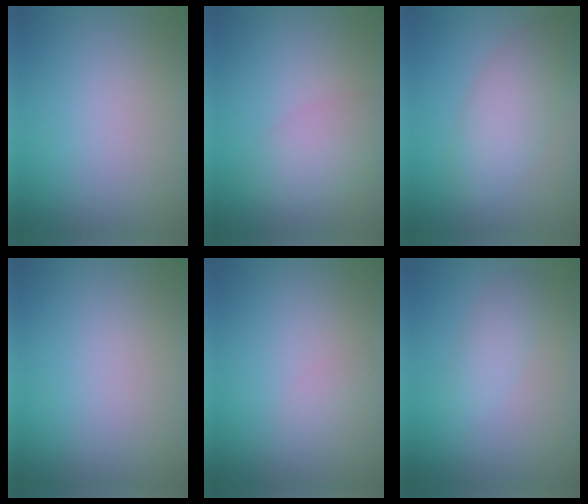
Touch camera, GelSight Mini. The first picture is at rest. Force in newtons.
{"total": 3.4, "press": 3.4, "slide": 0.0}
{"total": 4.4, "press": 4.4, "slide": 0.2}
{"total": 0.0}
{"total": 0.7, "press": 0.7, "slide": 0.0}
{"total": 1.8, "press": 1.8, "slide": 0.1}